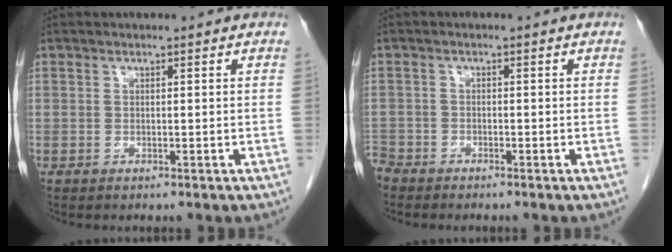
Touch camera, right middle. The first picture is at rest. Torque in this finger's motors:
{"motor_torque": [-0.03, 0.14, -0.01, -0.02]}